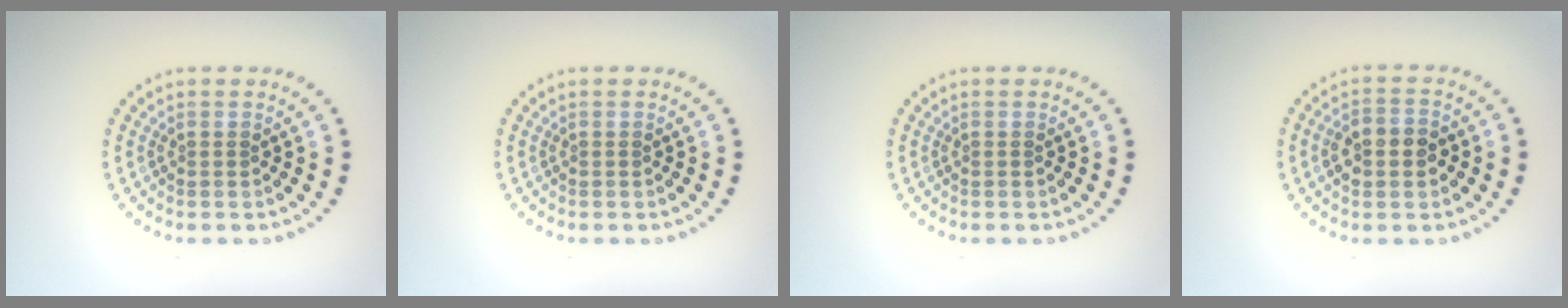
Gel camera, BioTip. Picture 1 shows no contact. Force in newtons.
{"total": 0.0}
{"total": 0.0}
{"total": 3.3, "press": 3.3, "slide": 0.3}